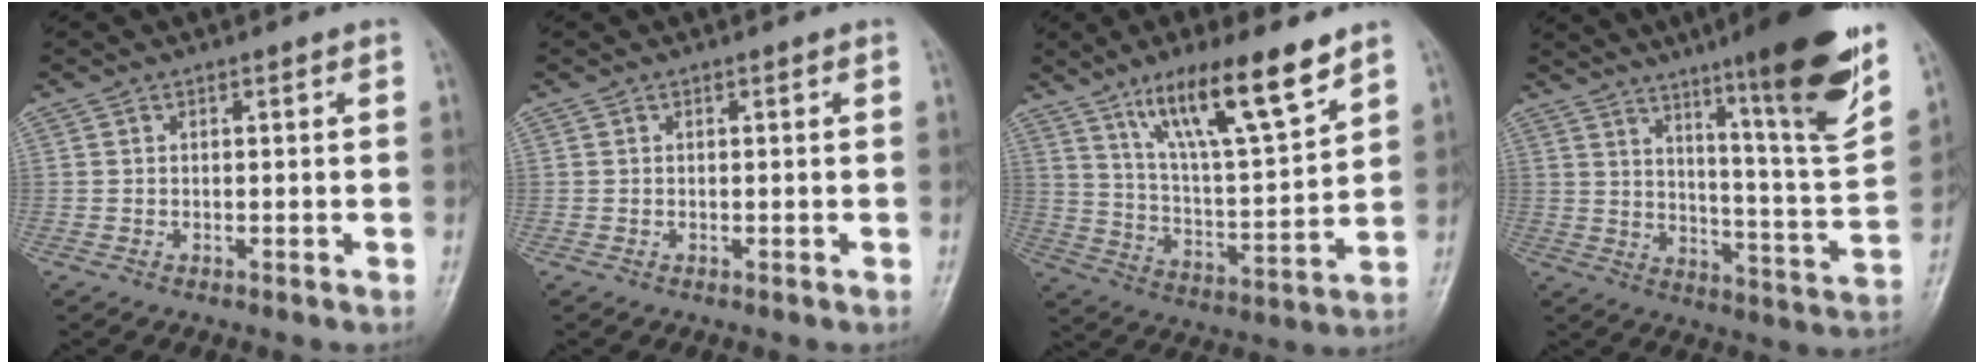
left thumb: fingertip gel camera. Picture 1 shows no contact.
{"total": 0.0}
{"total": 16.5, "force": [10.8, 3.3, 12.0], "torque": [-0.191, -0.052, 0.198]}
{"total": 20.7, "force": [12.7, 1.6, 16.3], "torque": [-0.208, -0.066, 0.192]}